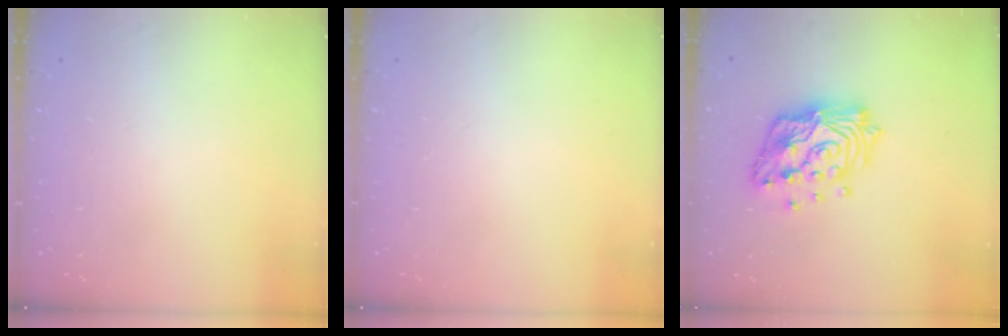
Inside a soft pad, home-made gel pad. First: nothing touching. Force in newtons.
{"total": 0.0}
{"total": 17.5, "press": 17.4, "slide": 1.4}